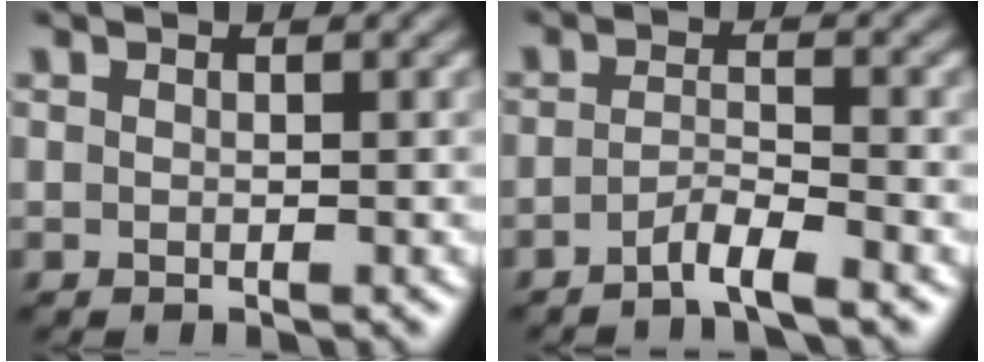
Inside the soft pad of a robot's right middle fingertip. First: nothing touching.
{"total": 2.5, "force": [-1.7, 0.2, 1.8], "torque": [-0.029, 0.002, -0.041]}